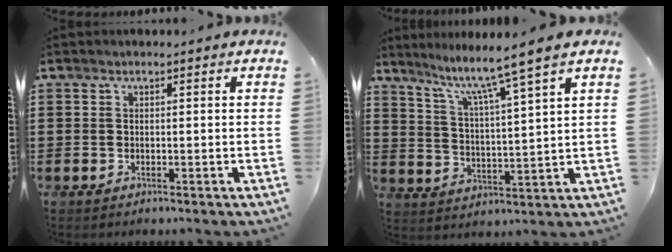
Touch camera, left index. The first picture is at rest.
{"total": 6.7, "force": [5.4, -1.1, 3.9], "torque": [-0.098, -0.042, 0.081]}